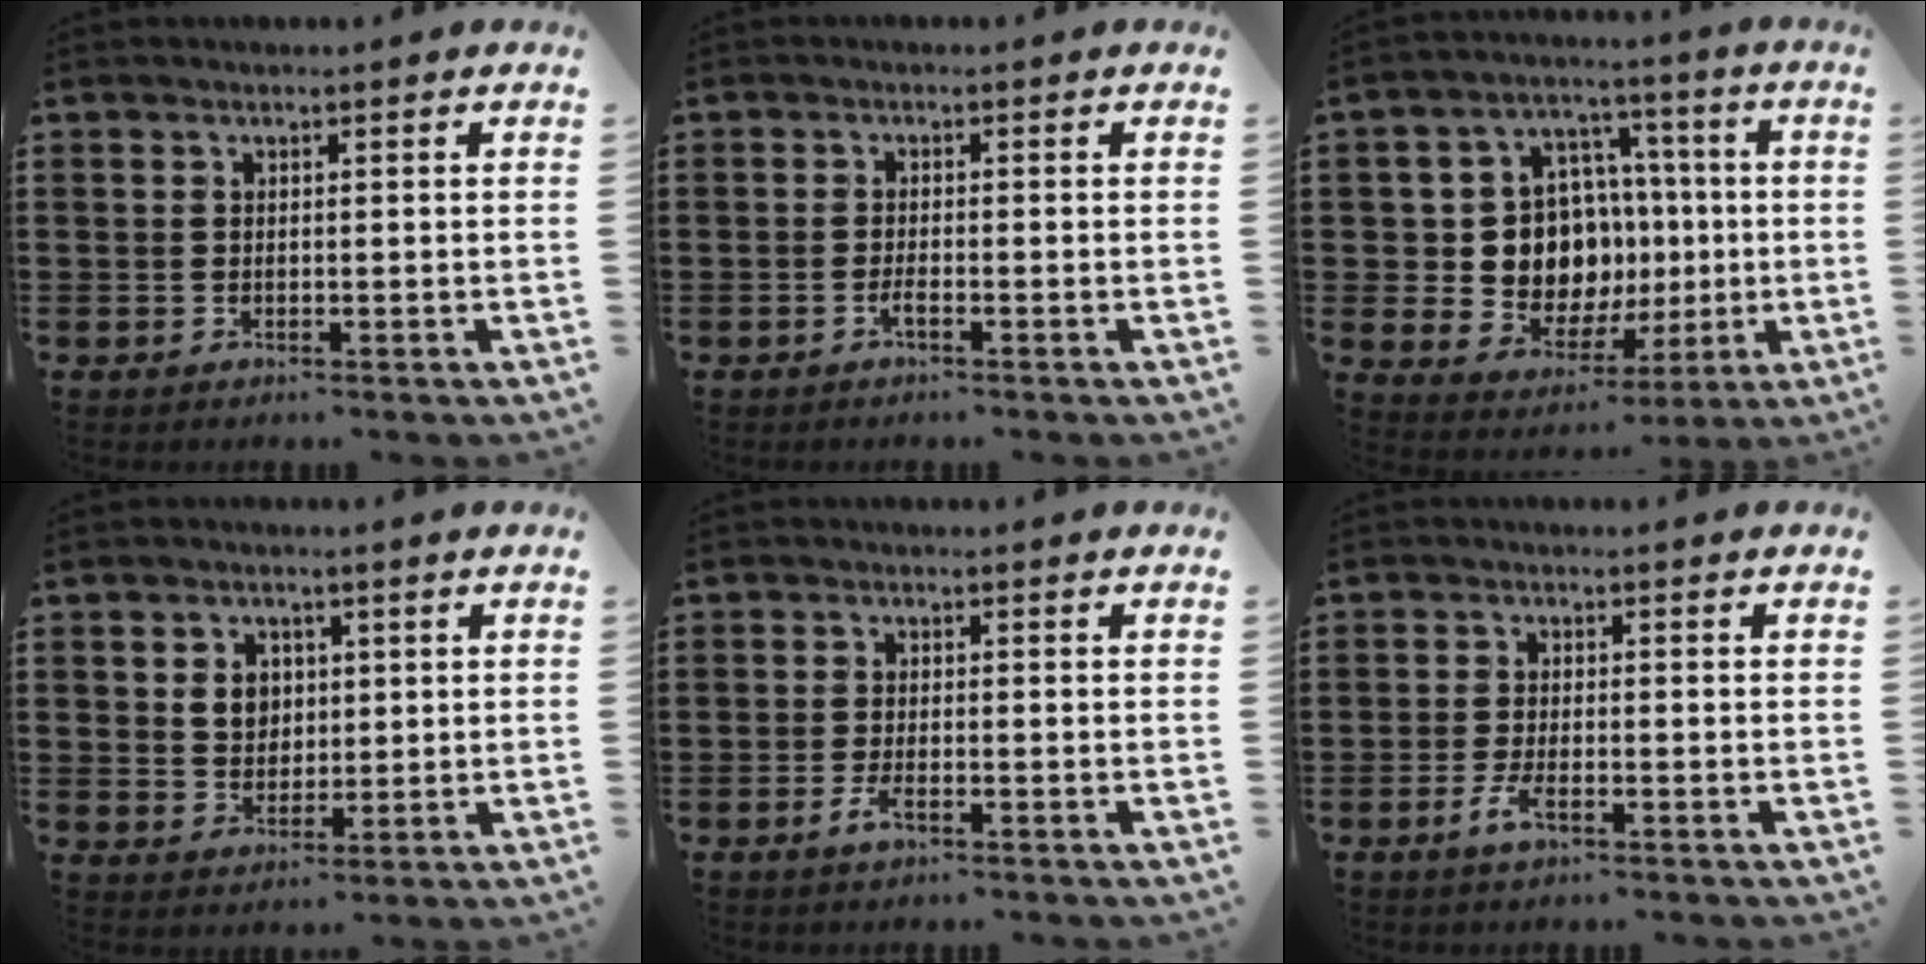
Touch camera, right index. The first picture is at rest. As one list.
[{"total": 1.4, "force": [-0.8, 0.2, 1.2], "torque": [-0.022, -0.004, -0.014]}, {"total": 11.4, "force": [0.4, 9.8, 5.8], "torque": [-0.122, 0.003, 0.017]}, {"total": 4.0, "force": [1.0, 3.4, 1.8], "torque": [-0.041, 0.009, 0.014]}, {"total": 2.4, "force": [-1.2, 0.6, 2.0], "torque": [-0.048, -0.007, -0.027]}, {"total": 3.1, "force": [-1.5, 0.8, 2.6], "torque": [-0.056, -0.005, -0.032]}]